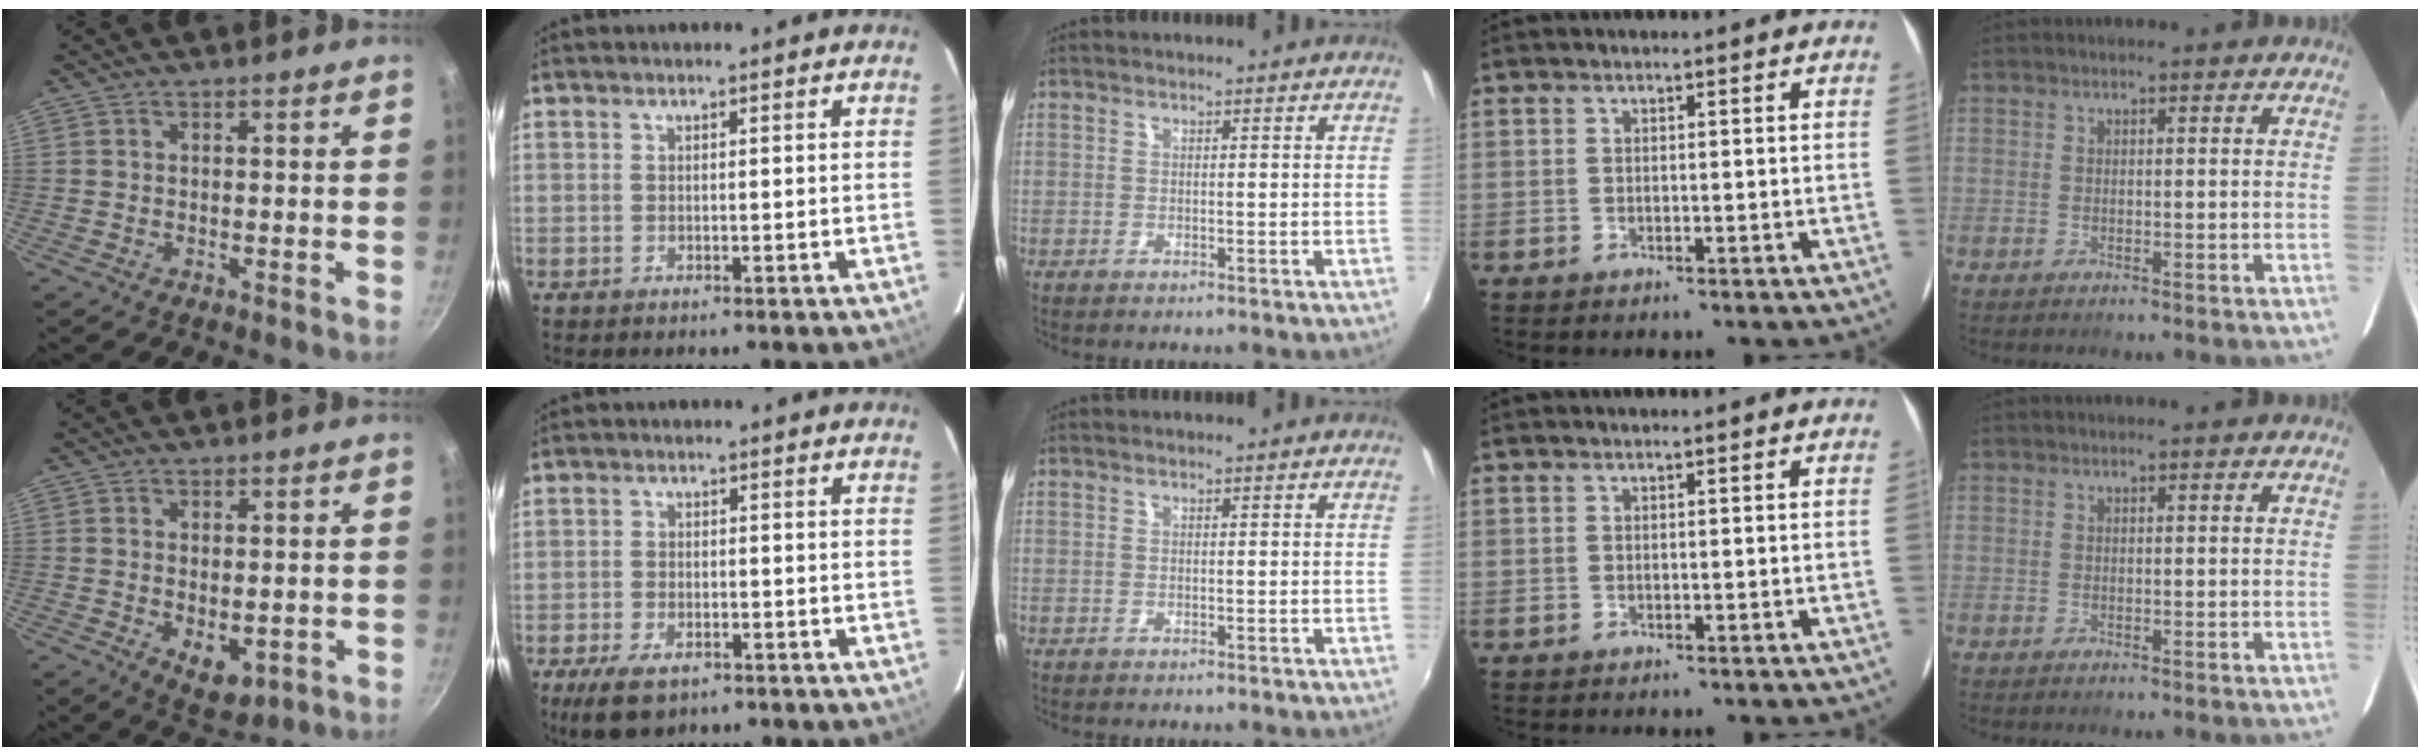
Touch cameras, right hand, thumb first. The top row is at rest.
{"thumb": {"total": 6.5, "force": [-1.0, 3.8, 5.1], "torque": [-0.068, -0.011, -0.003]}, "index": {"total": 7.4, "force": [-4.9, 3.4, 4.3], "torque": [-0.111, -0.016, -0.085]}}